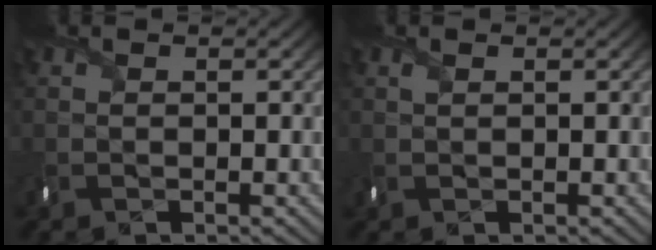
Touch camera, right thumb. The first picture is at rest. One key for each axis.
{"total": 0.8, "fx": 0.4, "fy": 0.3, "fz": 0.6, "tx": -0.019, "ty": 0.003, "tz": 0.008}